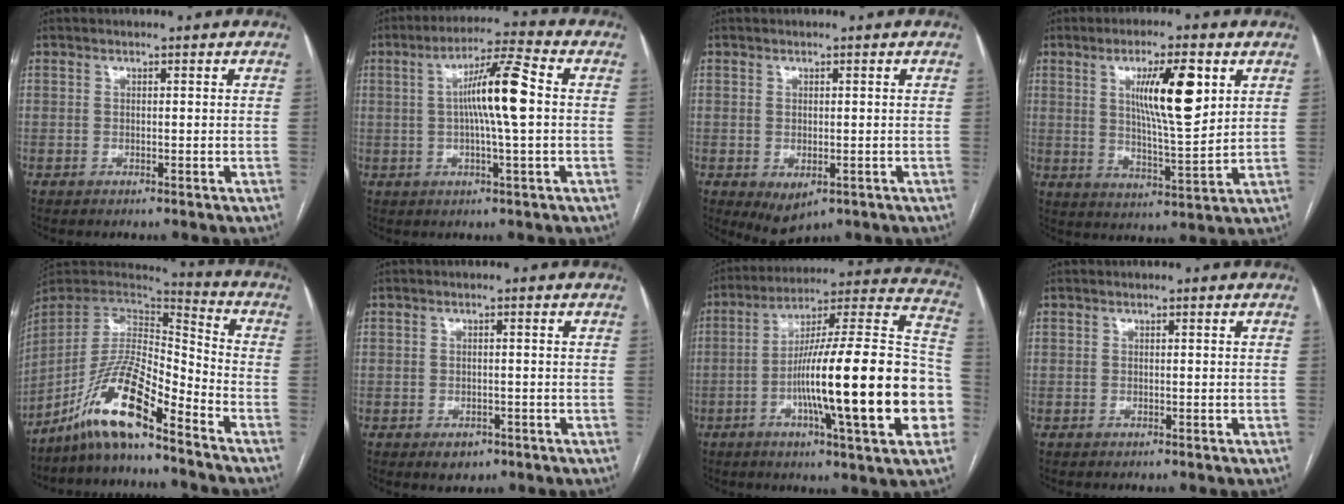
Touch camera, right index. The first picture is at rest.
{"total": 9.9, "force": [0.8, 0.4, 9.9], "torque": [-0.177, 0.013, 0.007]}
{"total": 3.8, "force": [-1.3, 2.2, 2.8], "torque": [-0.043, -0.010, -0.006]}
{"total": 11.4, "force": [4.0, 1.7, 10.5], "torque": [-0.177, -0.004, 0.068]}
{"total": 13.5, "force": [-9.6, 1.9, 9.4], "torque": [-0.182, 0.009, -0.178]}
{"total": 2.6, "force": [-1.4, 1.9, 1.2], "torque": [-0.011, 0.000, -0.012]}
{"total": 27.3, "force": [-6.0, 2.2, 26.6], "torque": [-0.339, 0.008, -0.101]}
{"total": 0.0}